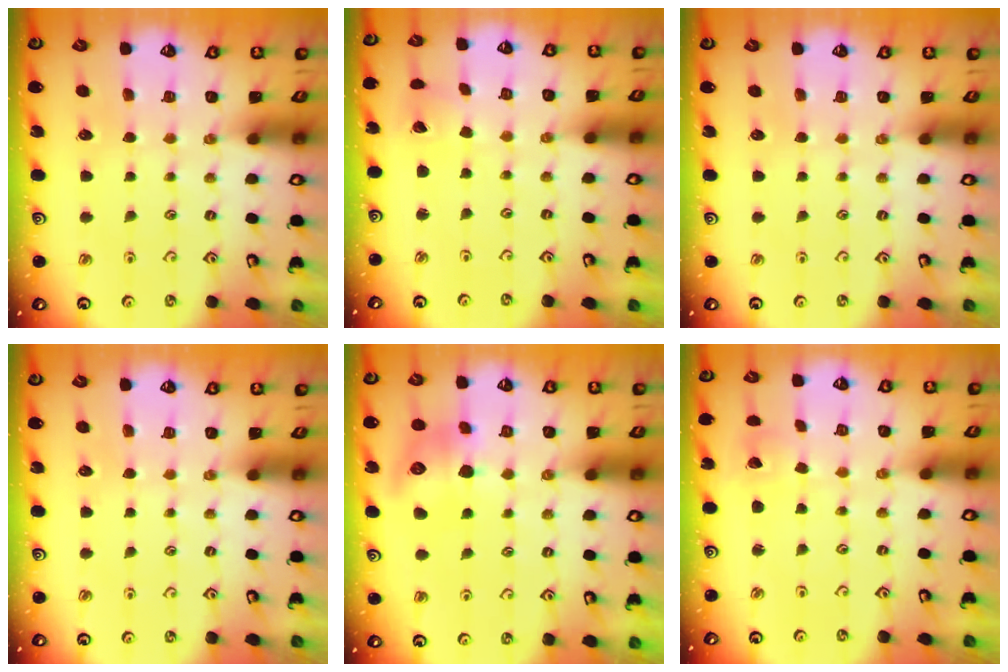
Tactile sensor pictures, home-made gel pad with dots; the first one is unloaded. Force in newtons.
{"total": 1.9, "press": 1.9, "slide": 0.2}
{"total": 0.0}
{"total": 0.0}
{"total": 12.6, "press": 12.5, "slide": 1.2}
{"total": 1.7, "press": 1.7, "slide": 0.1}